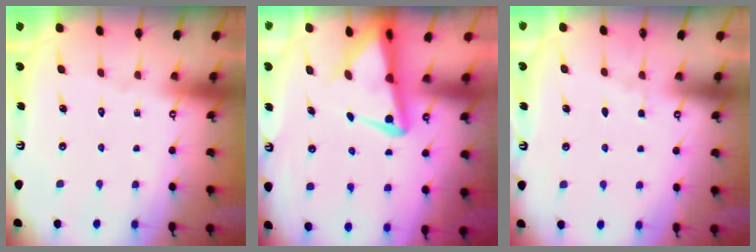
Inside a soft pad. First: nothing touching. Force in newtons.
{"total": 5.5, "press": 5.4, "slide": 1.3}
{"total": 3.3, "press": 3.3, "slide": 0.5}